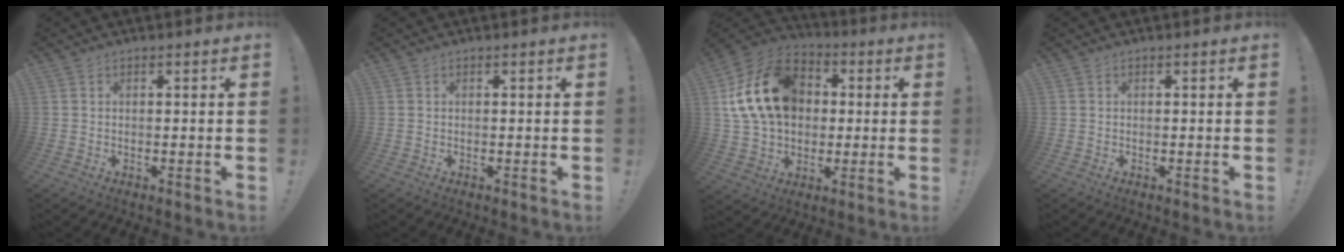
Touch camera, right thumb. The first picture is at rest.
{"total": 0.0}
{"total": 21.2, "force": [3.9, 16.0, 13.5], "torque": [-0.226, 0.005, 0.082]}
{"total": 0.0}